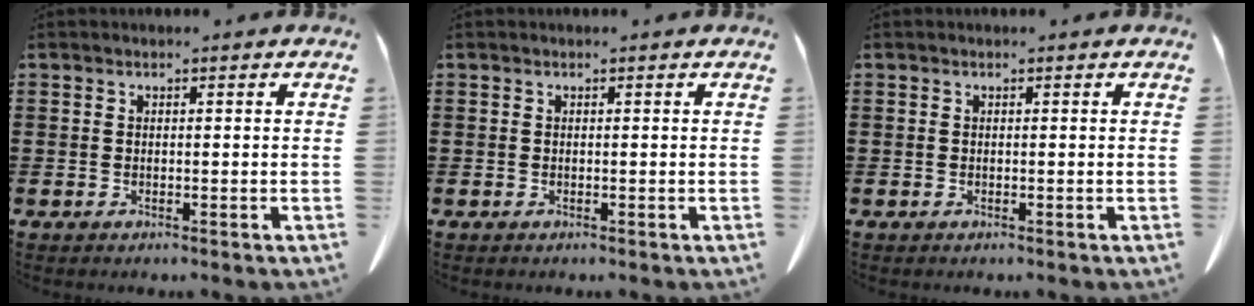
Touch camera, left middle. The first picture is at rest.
{"total": 0.0}
{"total": 0.0}